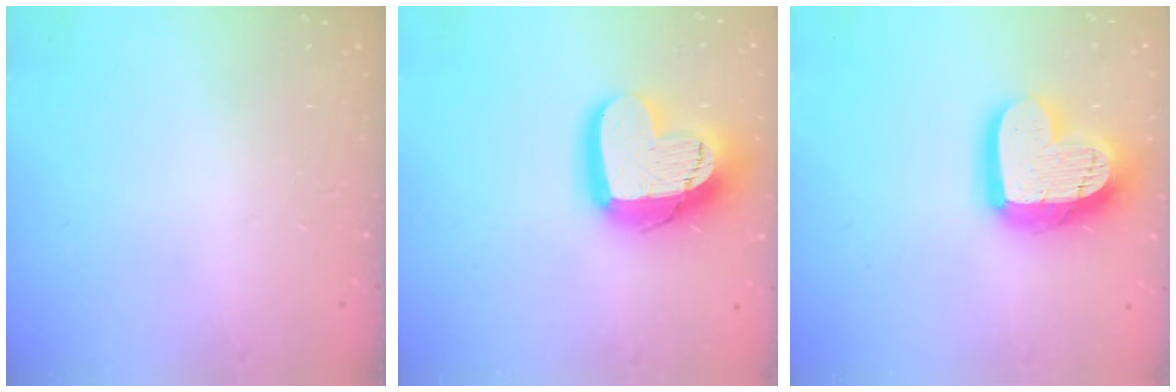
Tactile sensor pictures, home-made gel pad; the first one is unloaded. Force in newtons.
{"total": 19.1, "press": 19.1, "slide": 1.4}
{"total": 18.7, "press": 18.6, "slide": 1.5}